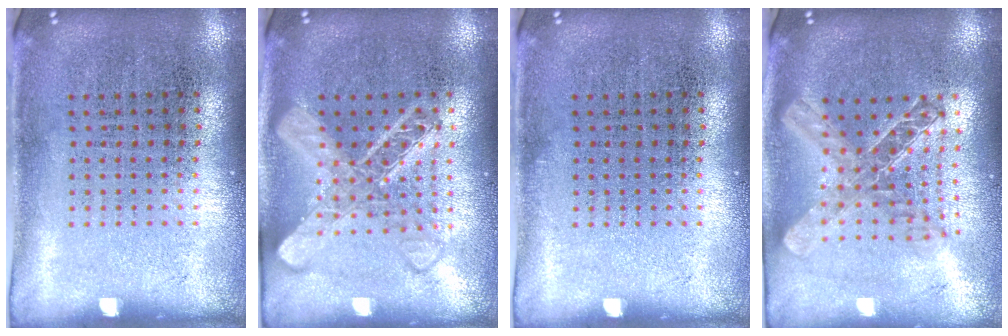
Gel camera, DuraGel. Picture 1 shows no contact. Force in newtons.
{"total": 3.2, "press": 3.1, "slide": 0.4}
{"total": 0.0}
{"total": 1.9, "press": 1.6, "slide": 1.0}